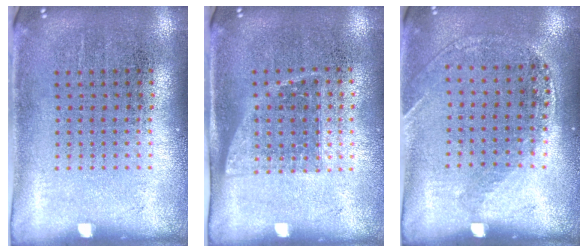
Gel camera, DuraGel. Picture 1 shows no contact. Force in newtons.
{"total": 1.2, "press": 0.9, "slide": 0.7}
{"total": 1.2, "press": 1.1, "slide": 0.5}